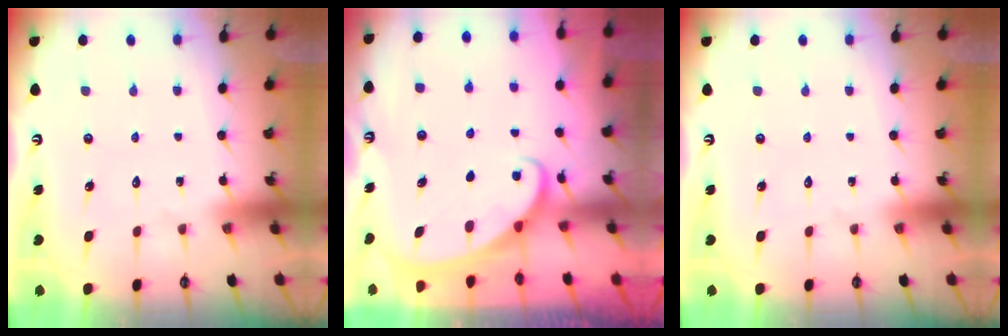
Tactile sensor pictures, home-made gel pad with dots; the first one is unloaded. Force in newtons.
{"total": 2.1, "press": 2.1, "slide": 0.1}
{"total": 0.0}